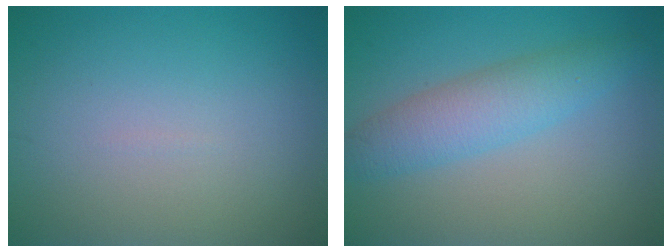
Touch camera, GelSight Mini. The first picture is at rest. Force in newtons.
{"total": 4.2, "press": 4.2, "slide": 0.2}